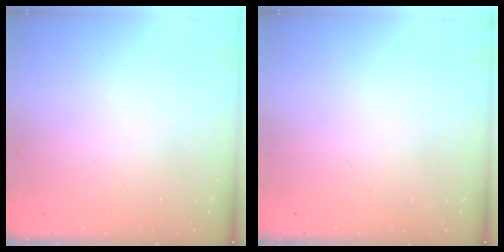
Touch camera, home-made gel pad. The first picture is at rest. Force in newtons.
{"total": 0.0}